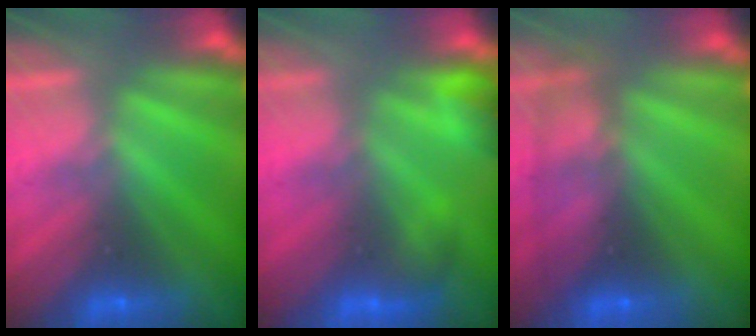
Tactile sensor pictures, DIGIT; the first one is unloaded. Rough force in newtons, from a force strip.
{"total": 4.8}
{"total": 10.8}